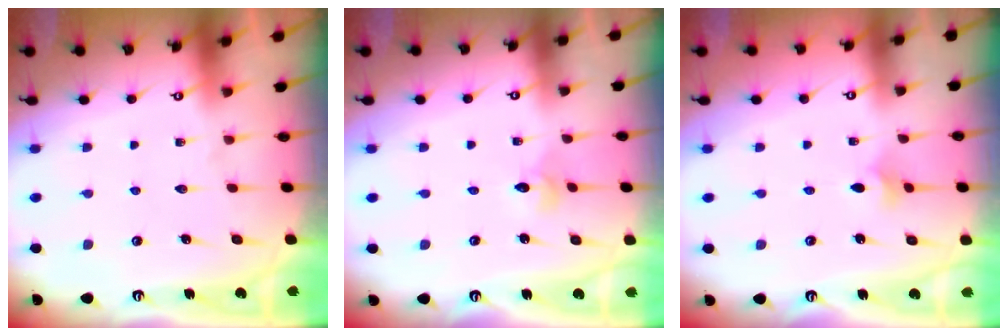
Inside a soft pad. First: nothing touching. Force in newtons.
{"total": 2.4, "press": 2.4, "slide": 0.3}
{"total": 3.0, "press": 2.9, "slide": 0.8}